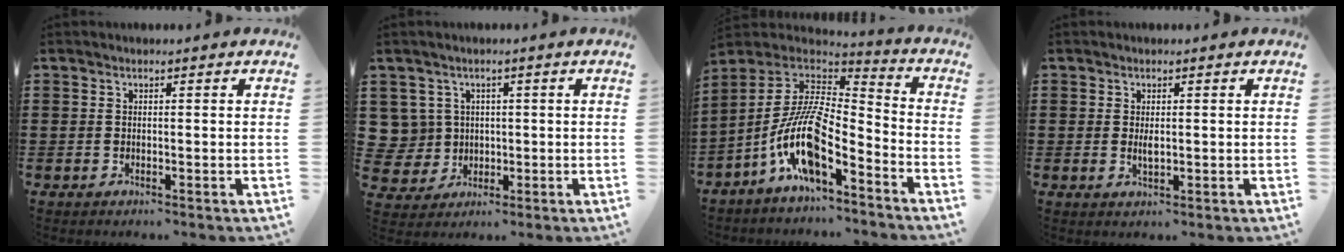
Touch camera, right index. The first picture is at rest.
{"total": 4.7, "force": [0.8, 4.6, 0.5], "torque": [-0.042, 0.010, 0.014]}
{"total": 13.6, "force": [-6.5, 4.5, 11.0], "torque": [-0.255, -0.011, -0.138]}
{"total": 1.8, "force": [0.2, 0.7, 1.7], "torque": [-0.034, 0.000, 0.003]}